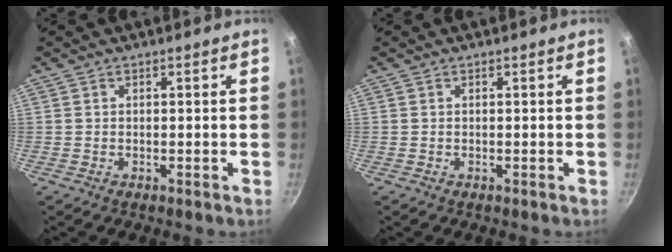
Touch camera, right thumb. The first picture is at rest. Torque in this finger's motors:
{"motor_torque": [0.06, -0.07, -0.13, -0.13, 0.02]}